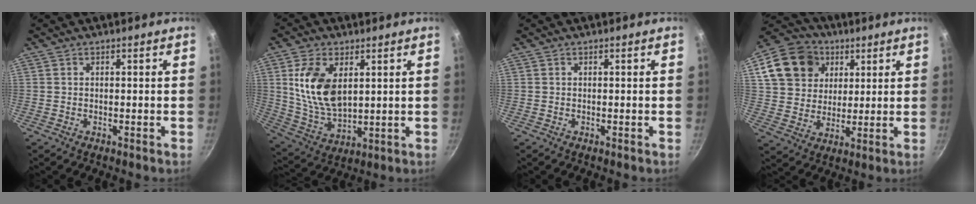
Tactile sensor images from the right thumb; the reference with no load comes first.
{"total": 13.5, "force": [3.5, 7.8, 10.4], "torque": [-0.188, -0.023, 0.079]}
{"total": 0.0}
{"total": 16.5, "force": [5.9, 13.5, 7.3], "torque": [-0.126, 0.013, 0.103]}